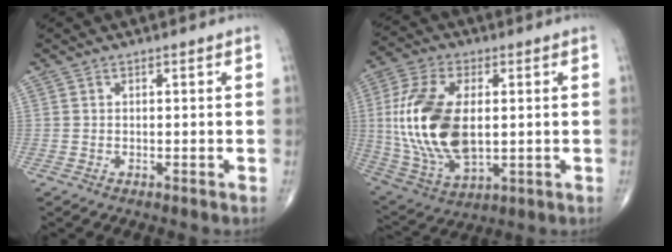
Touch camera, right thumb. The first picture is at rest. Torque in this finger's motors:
{"motor_torque": [0.84, 3.67, 1.04, -0.78, 0.74]}